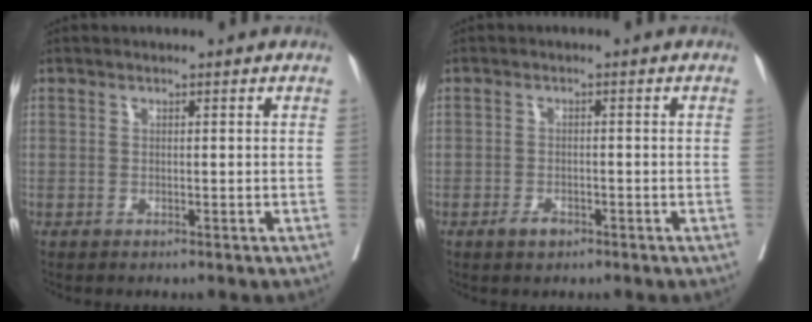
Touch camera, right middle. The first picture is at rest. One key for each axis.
{"total": 1.9, "fx": -1.2, "fy": 1.0, "fz": 1.1, "tx": -0.018, "ty": 0.002, "tz": -0.018}